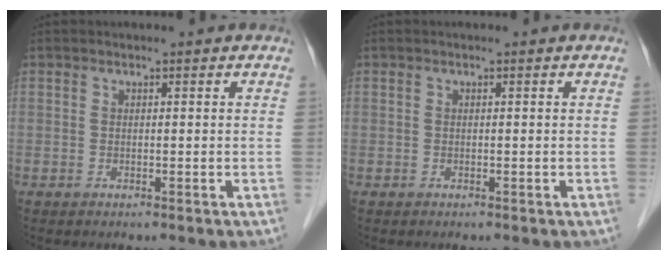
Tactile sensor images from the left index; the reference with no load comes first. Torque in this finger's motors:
{"motor_torque": [-0.16, -0.10, 0.04, 0.01]}